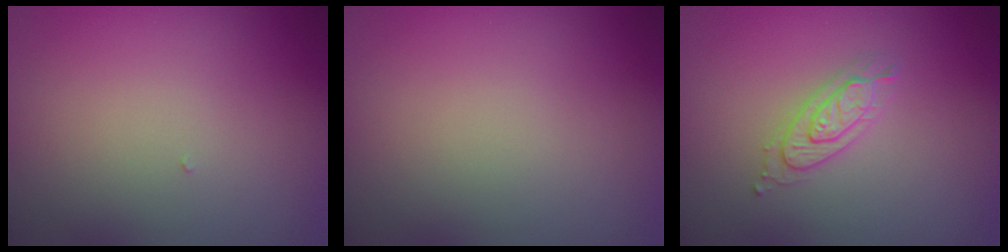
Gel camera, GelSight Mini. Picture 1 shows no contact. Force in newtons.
{"total": 0.0}
{"total": 2.1, "press": 2.1, "slide": 0.2}